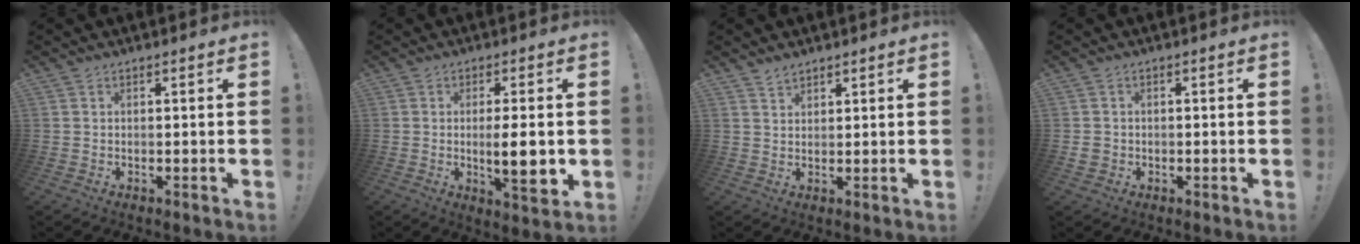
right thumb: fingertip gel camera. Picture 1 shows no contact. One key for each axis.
{"total": 9.1, "fx": -0.7, "fy": 1.8, "fz": 8.9, "tx": -0.136, "ty": -0.008, "tz": -0.015}
{"total": 2.8, "fx": 2.5, "fy": 1.1, "fz": 0.4, "tx": 0.001, "ty": -0.019, "tz": 0.046}
{"total": 2.2, "fx": -0.2, "fy": 2.1, "fz": 0.6, "tx": -0.017, "ty": 0.007, "tz": 0.000}